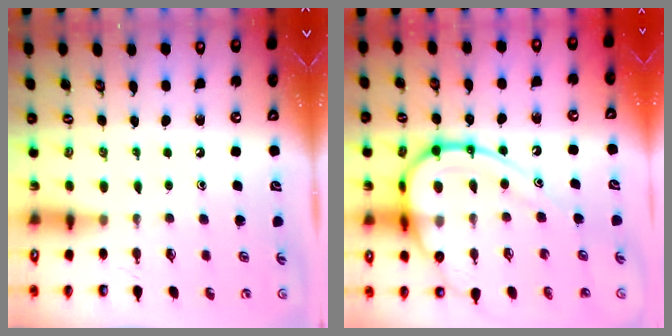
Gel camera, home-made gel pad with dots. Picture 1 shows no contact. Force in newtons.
{"total": 20.4, "press": 20.3, "slide": 2.2}